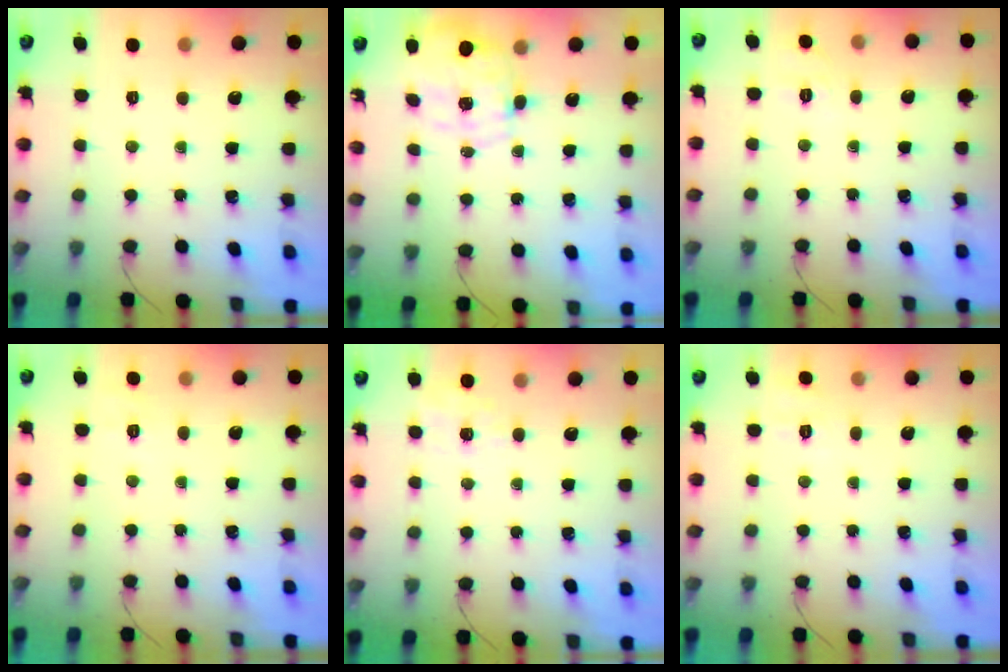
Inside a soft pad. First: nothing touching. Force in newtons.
{"total": 2.3, "press": 2.0, "slide": 1.2}
{"total": 1.9, "press": 0.2, "slide": 1.9}
{"total": 2.0, "press": 0.8, "slide": 1.9}
{"total": 1.4, "press": 0.4, "slide": 1.4}
{"total": 7.3, "press": 6.9, "slide": 2.3}